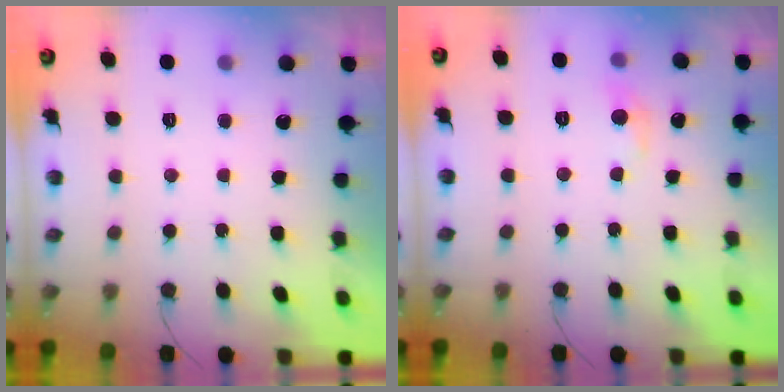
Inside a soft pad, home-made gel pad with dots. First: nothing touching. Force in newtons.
{"total": 7.2, "press": 7.2, "slide": 1.0}